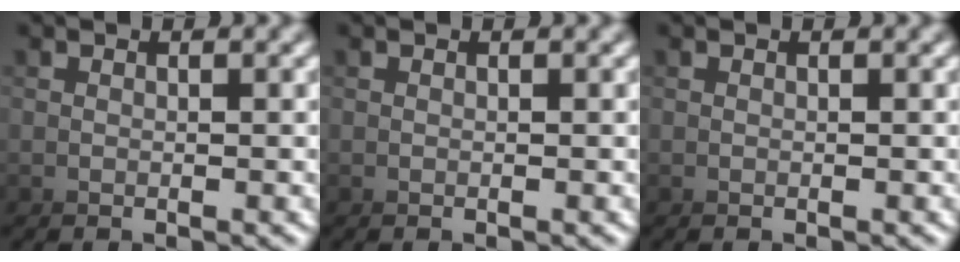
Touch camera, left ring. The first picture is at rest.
{"total": 0.0}
{"total": 0.0}